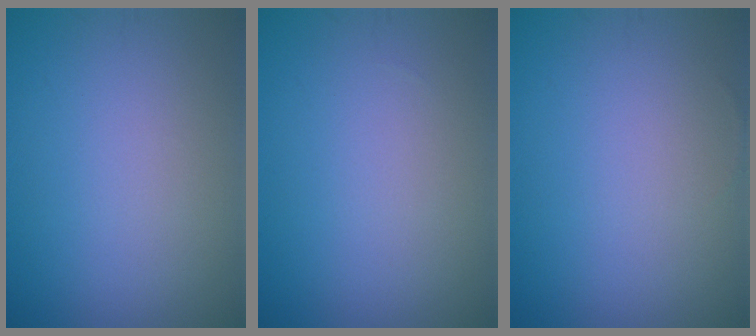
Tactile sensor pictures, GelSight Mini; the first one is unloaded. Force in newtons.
{"total": 0.0}
{"total": 0.0}